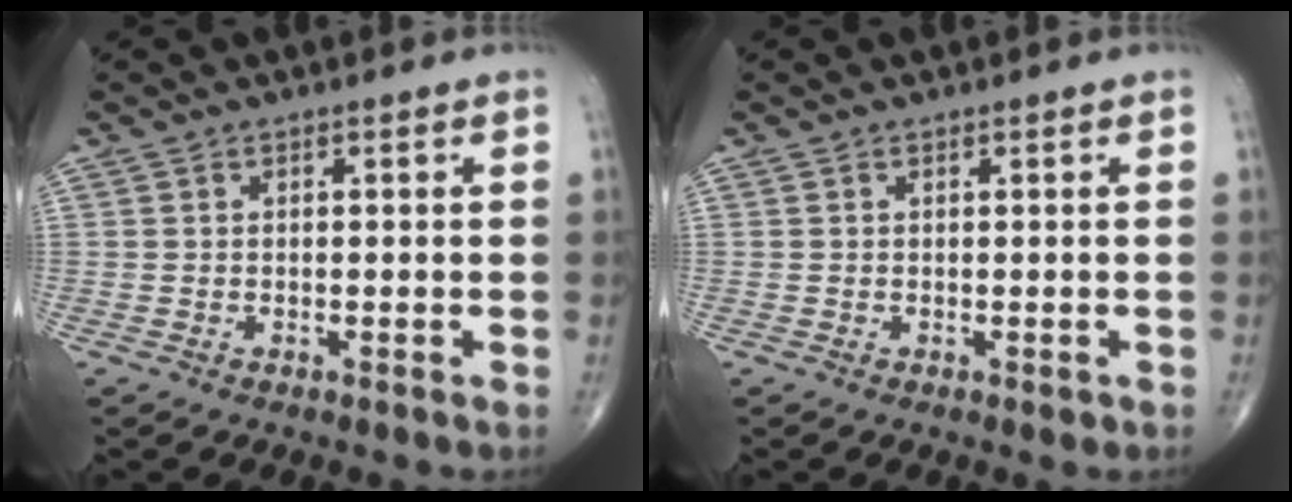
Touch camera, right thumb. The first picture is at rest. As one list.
[{"total": 0.6, "force": [-0.1, 0.3, 0.4], "torque": [-0.002, -0.001, 0.001]}]